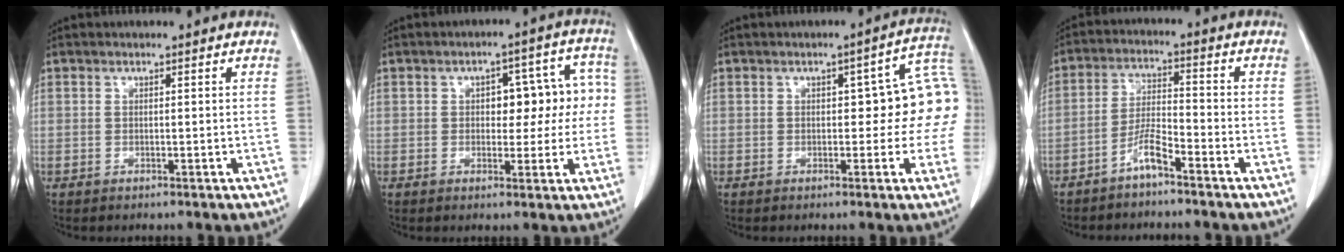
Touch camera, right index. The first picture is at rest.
{"total": 8.3, "force": [0.3, 4.6, 6.9], "torque": [-0.071, 0.044, 0.009]}
{"total": 10.0, "force": [0.6, 4.2, 9.1], "torque": [-0.098, 0.039, 0.006]}
{"total": 4.9, "force": [-3.7, 0.4, 3.2], "torque": [-0.069, 0.004, -0.073]}